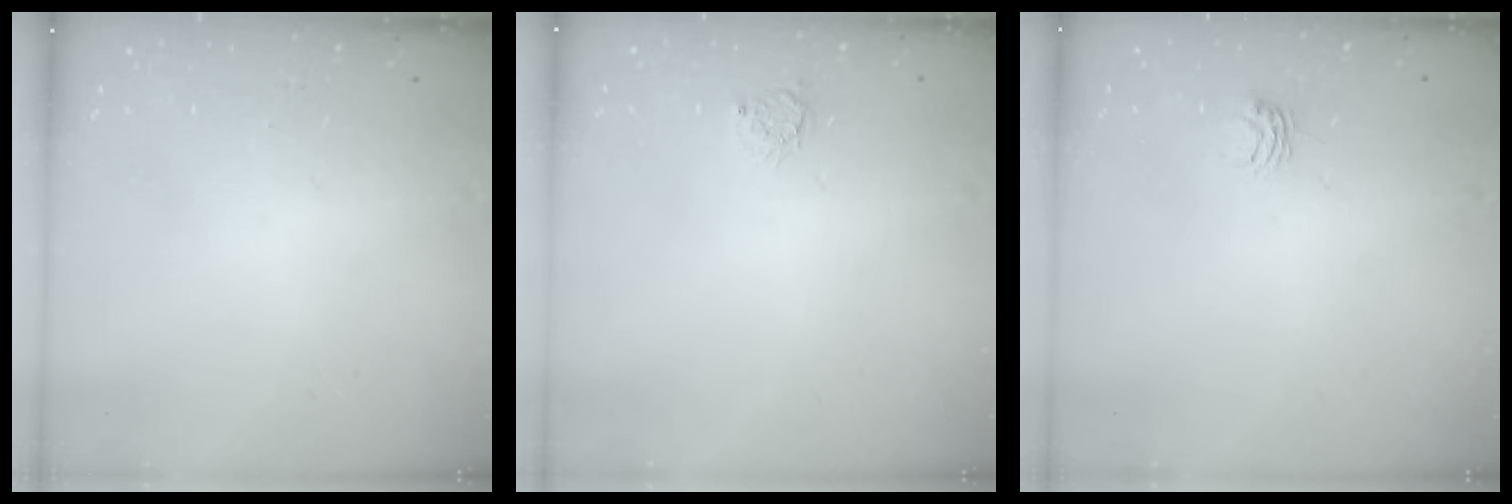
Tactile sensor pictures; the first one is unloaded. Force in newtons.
{"total": 3.4, "press": 3.4, "slide": 0.4}
{"total": 3.2, "press": 3.1, "slide": 0.3}